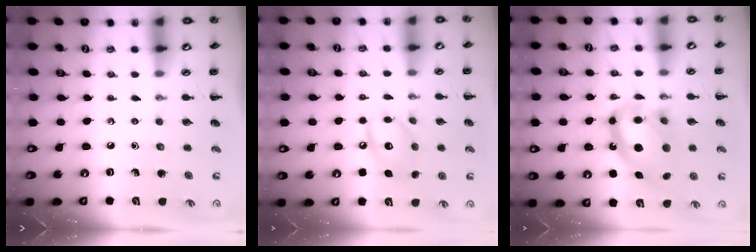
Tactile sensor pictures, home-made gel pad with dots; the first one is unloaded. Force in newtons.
{"total": 11.3, "press": 11.3, "slide": 1.0}
{"total": 15.6, "press": 15.1, "slide": 4.2}